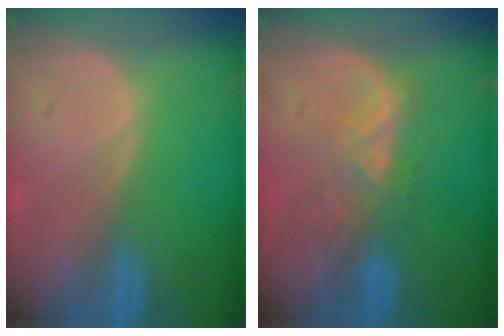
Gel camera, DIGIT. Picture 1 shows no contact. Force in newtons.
{"total": 4.1, "press": 4.1, "slide": 0.6}